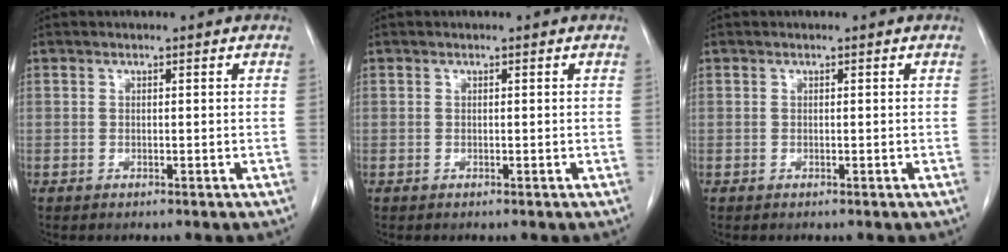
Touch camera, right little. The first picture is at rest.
{"total": 0.0}
{"total": 0.0}